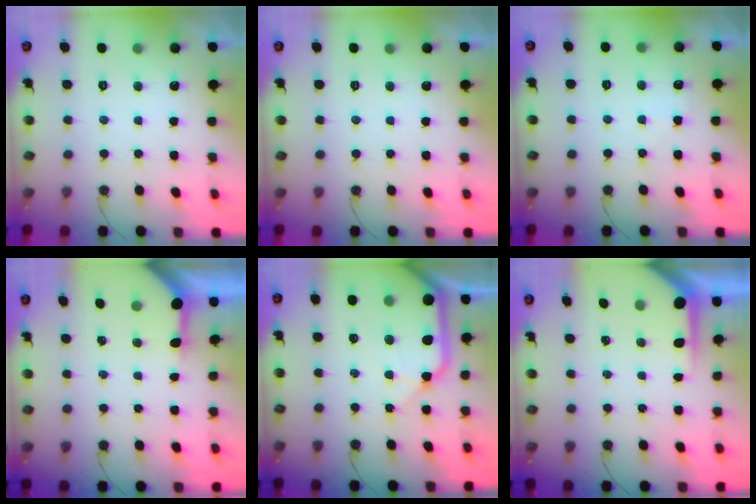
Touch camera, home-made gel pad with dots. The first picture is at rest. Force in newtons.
{"total": 0.0}
{"total": 3.0, "press": 3.0, "slide": 0.4}
{"total": 3.4, "press": 3.4, "slide": 0.4}
{"total": 16.2, "press": 16.0, "slide": 2.3}
{"total": 6.2, "press": 6.2, "slide": 0.4}